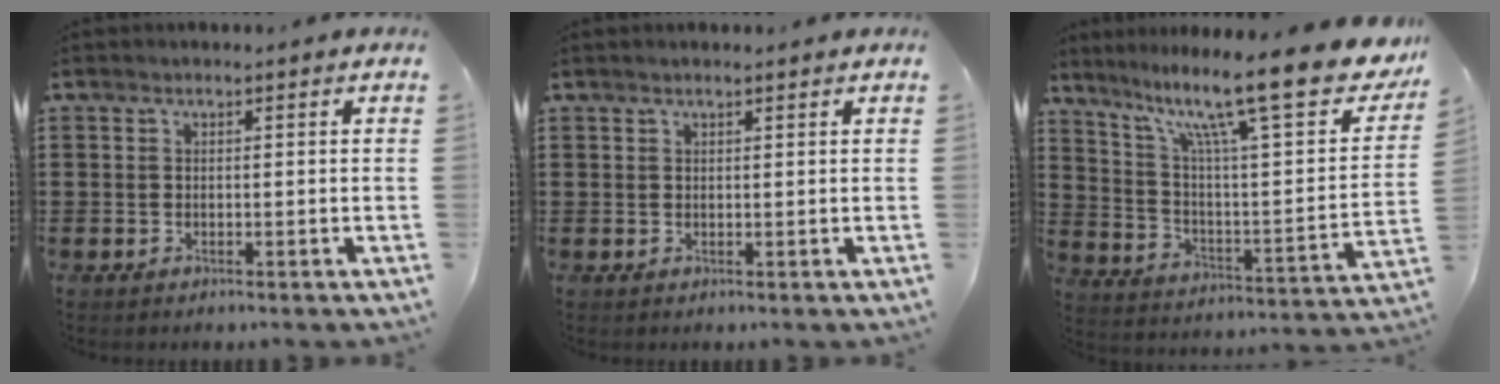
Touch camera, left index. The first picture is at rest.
{"total": 0.8, "force": [0.6, 0.0, 0.5], "torque": [-0.010, -0.001, 0.012]}
{"total": 16.6, "force": [12.0, 1.8, 11.2], "torque": [-0.212, -0.084, 0.192]}